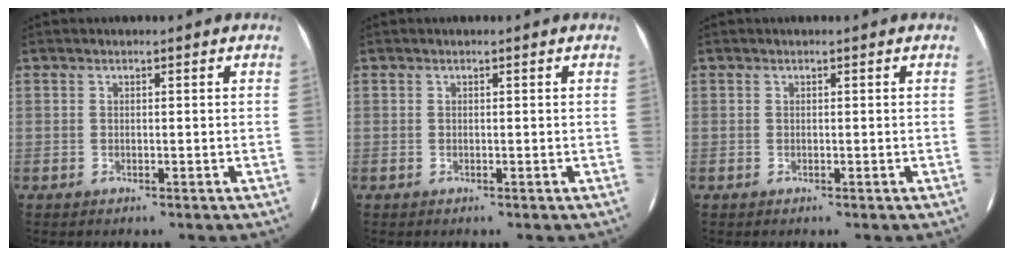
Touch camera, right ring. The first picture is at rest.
{"total": 0.0}
{"total": 0.0}